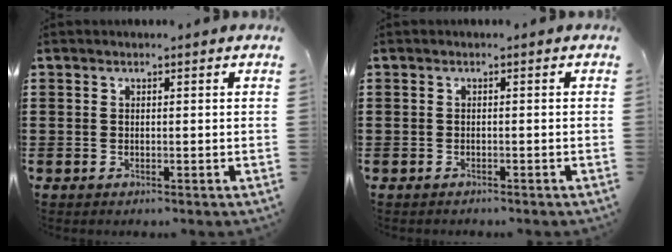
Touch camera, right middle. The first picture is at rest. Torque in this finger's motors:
{"motor_torque": [-1.33, 0.80, 0.05, -0.03]}